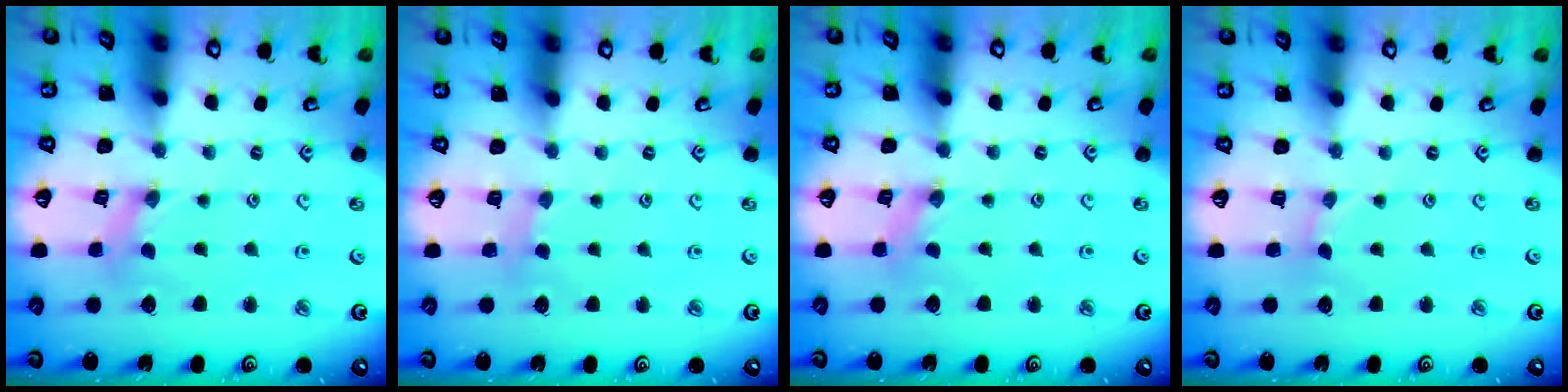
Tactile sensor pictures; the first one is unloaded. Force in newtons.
{"total": 2.2, "press": 2.2, "slide": 0.4}
{"total": 0.0}
{"total": 0.0}